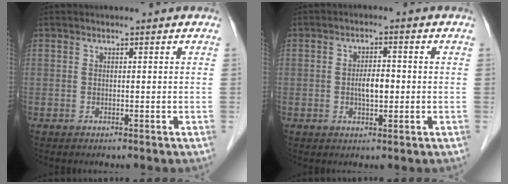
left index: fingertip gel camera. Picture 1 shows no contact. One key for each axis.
{"total": 3.7, "fx": -0.4, "fy": 1.5, "fz": 3.3, "tx": -0.062, "ty": 0.002, "tz": -0.007}